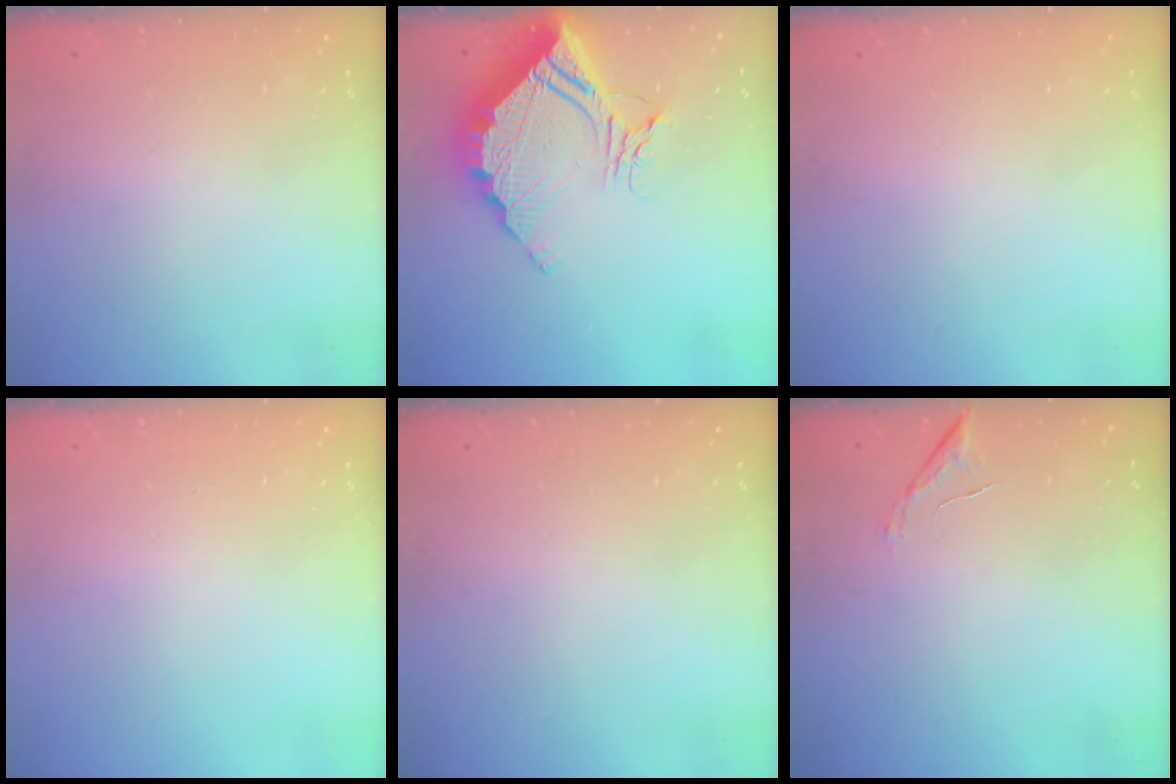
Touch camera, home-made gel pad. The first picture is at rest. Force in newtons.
{"total": 16.5, "press": 16.4, "slide": 1.3}
{"total": 0.0}
{"total": 0.0}
{"total": 0.0}
{"total": 6.6, "press": 6.6, "slide": 0.4}